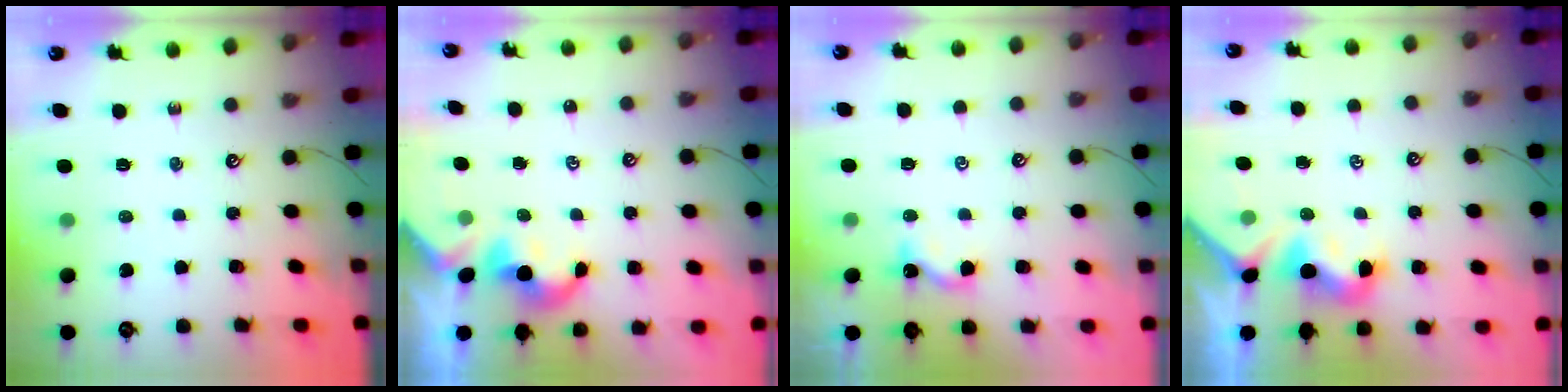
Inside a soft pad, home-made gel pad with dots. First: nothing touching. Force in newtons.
{"total": 2.0, "press": 2.0, "slide": 0.4}
{"total": 2.1, "press": 2.1, "slide": 0.2}
{"total": 1.5, "press": 1.3, "slide": 0.7}